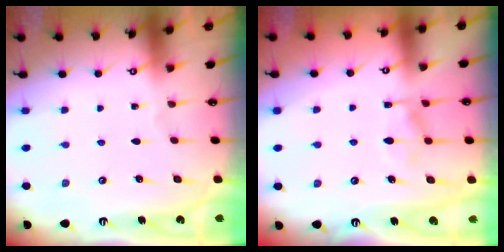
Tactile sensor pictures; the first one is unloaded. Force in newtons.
{"total": 7.6, "press": 7.6, "slide": 0.9}